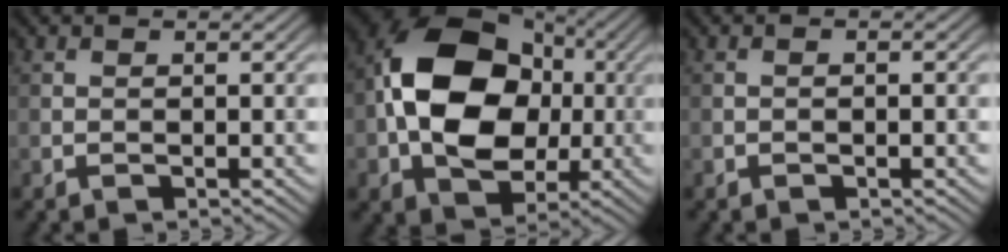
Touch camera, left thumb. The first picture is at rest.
{"total": 15.7, "force": [0.0, 11.4, 10.7], "torque": [-0.198, 0.014, -0.006]}
{"total": 0.7, "force": [-0.2, 0.2, 0.6], "torque": [-0.009, 0.001, -0.004]}